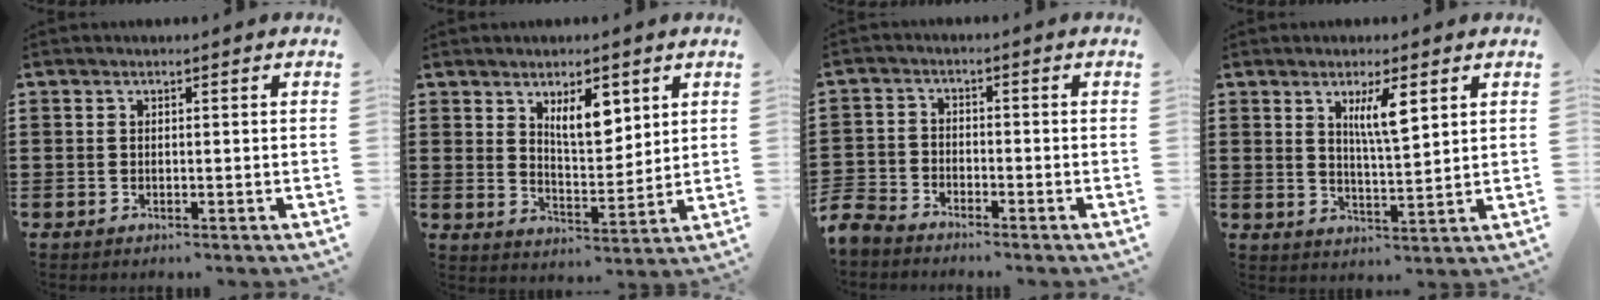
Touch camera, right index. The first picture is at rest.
{"total": 6.8, "force": [3.7, 3.0, 4.9], "torque": [-0.082, -0.006, 0.060]}
{"total": 4.0, "force": [-3.8, 1.1, 0.3], "torque": [-0.032, -0.006, -0.088]}
{"total": 5.3, "force": [2.5, 1.2, 4.6], "torque": [-0.088, 0.004, 0.038]}